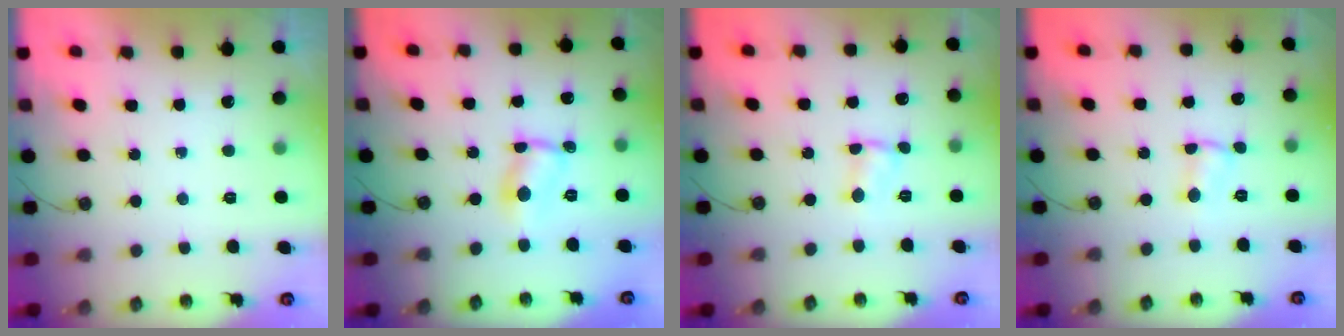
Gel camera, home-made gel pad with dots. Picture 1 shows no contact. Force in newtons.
{"total": 3.3, "press": 3.3, "slide": 0.1}
{"total": 1.4, "press": 1.4, "slide": 0.2}
{"total": 1.7, "press": 1.6, "slide": 0.5}